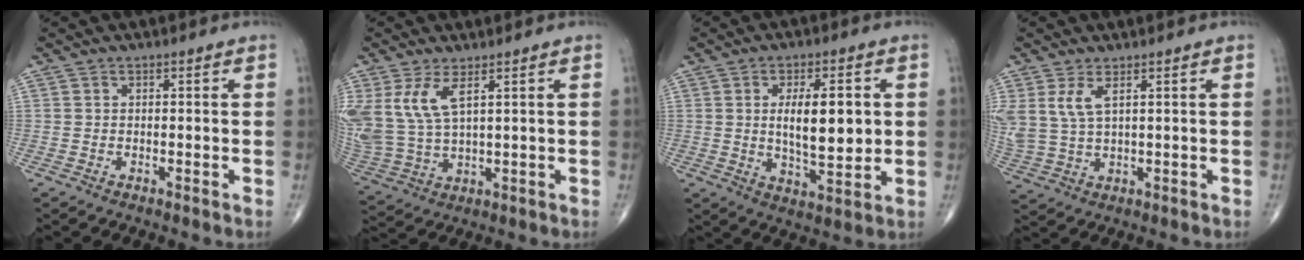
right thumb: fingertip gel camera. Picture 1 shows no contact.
{"total": 10.2, "force": [4.2, 4.3, 8.2], "torque": [-0.196, -0.016, 0.101]}
{"total": 11.3, "force": [1.5, 4.4, 10.3], "torque": [-0.152, -0.016, 0.030]}
{"total": 6.1, "force": [2.6, 2.4, 4.9], "torque": [-0.122, -0.007, 0.064]}